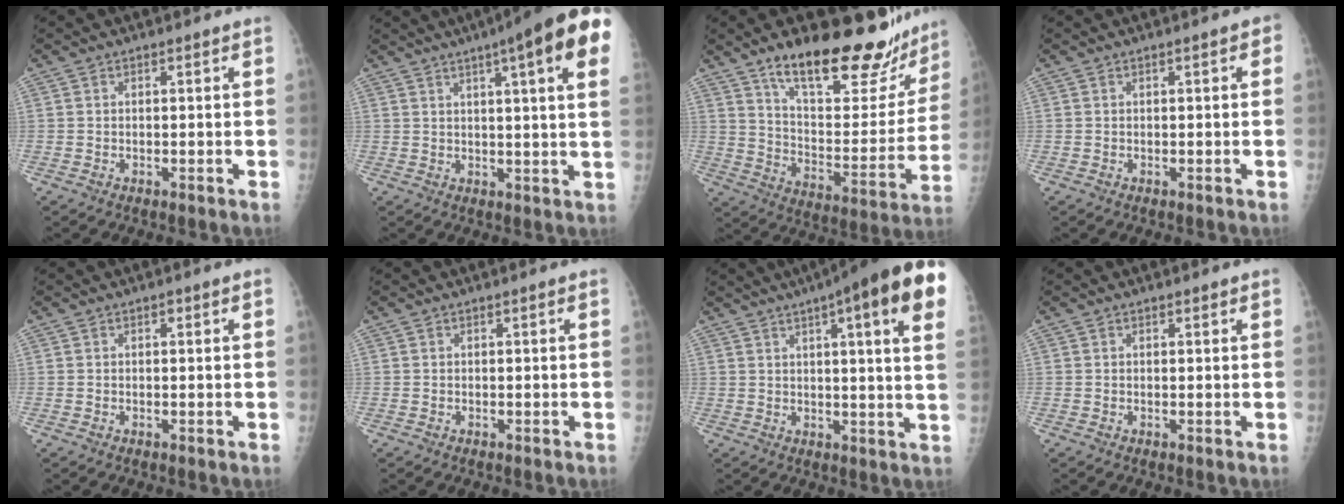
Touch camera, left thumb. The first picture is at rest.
{"total": 18.4, "force": [9.0, 2.9, 15.8], "torque": [-0.213, -0.002, 0.104]}
{"total": 25.9, "force": [19.2, 8.7, 15.0], "torque": [-0.176, -0.095, 0.289]}
{"total": 1.2, "force": [0.3, 0.5, 1.1], "torque": [-0.007, 0.004, 0.001]}
{"total": 0.6, "force": [0.2, 0.3, 0.5], "torque": [-0.002, 0.002, 0.003]}
{"total": 0.0}
{"total": 21.6, "force": [10.6, 3.7, 18.5], "torque": [-0.234, -0.003, 0.124]}
{"total": 0.5, "force": [0.4, 0.2, 0.2], "torque": [-0.003, -0.003, 0.005]}